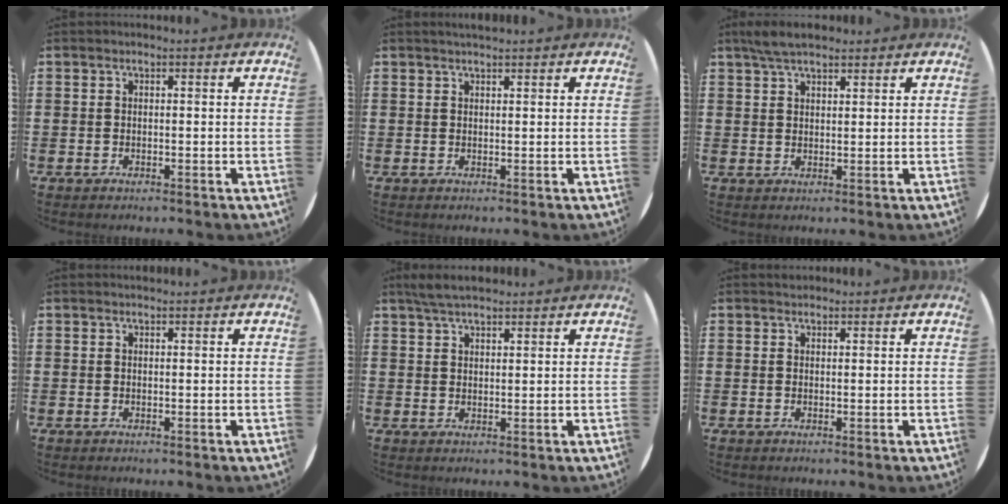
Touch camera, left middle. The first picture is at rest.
{"total": 1.0, "force": [1.0, 0.0, 0.2], "torque": [-0.003, 0.001, 0.019]}
{"total": 4.1, "force": [3.4, 1.4, 1.8], "torque": [-0.041, 0.003, 0.063]}
{"total": 0.0}
{"total": 3.6, "force": [3.2, 1.1, 1.4], "torque": [-0.034, 0.003, 0.060]}
{"total": 0.7, "force": [0.7, 0.2, -0.2], "torque": [0.003, 0.004, 0.012]}